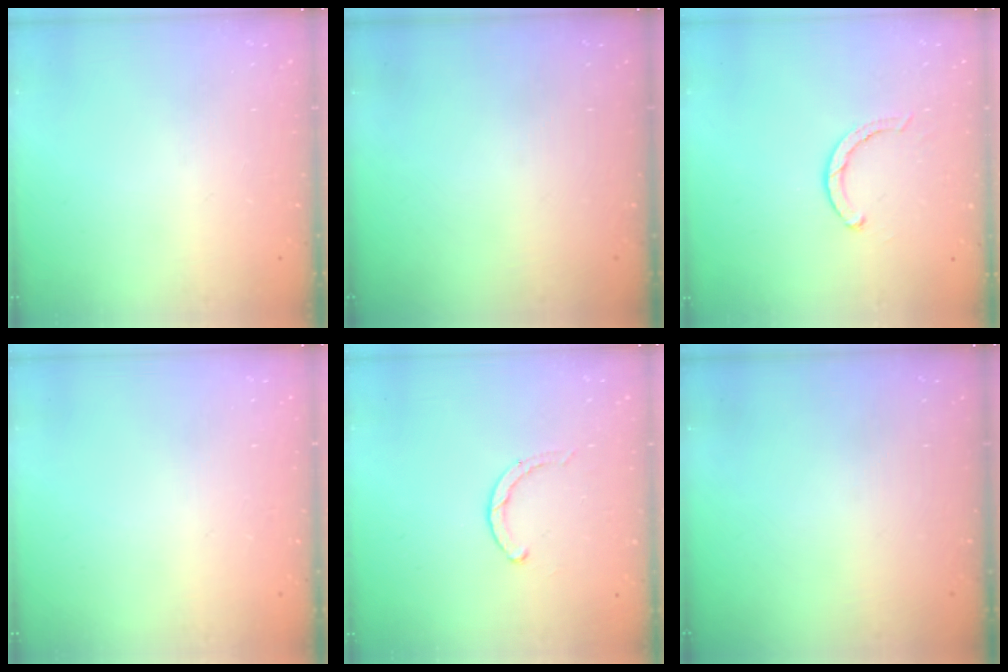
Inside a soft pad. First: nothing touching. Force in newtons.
{"total": 0.0}
{"total": 2.8, "press": 2.8, "slide": 0.2}
{"total": 2.6, "press": 2.6, "slide": 0.2}
{"total": 1.9, "press": 1.8, "slide": 0.3}
{"total": 0.0}